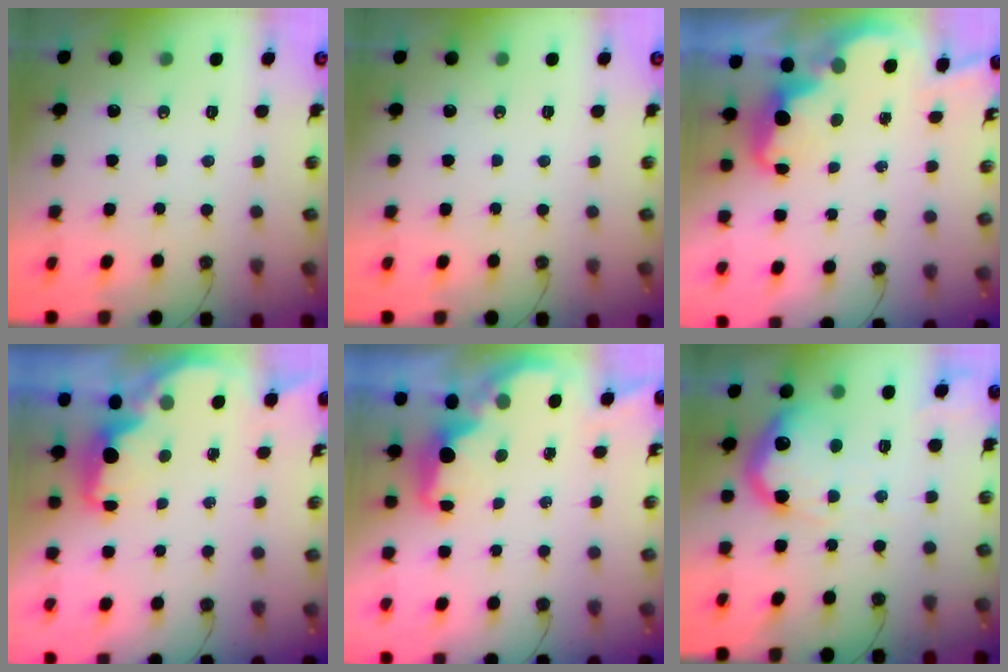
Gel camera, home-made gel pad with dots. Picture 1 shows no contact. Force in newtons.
{"total": 0.0}
{"total": 4.1, "press": 4.1, "slide": 0.6}
{"total": 2.6, "press": 2.5, "slide": 0.8}
{"total": 2.0, "press": 2.0, "slide": 0.5}
{"total": 18.2, "press": 18.2, "slide": 1.6}